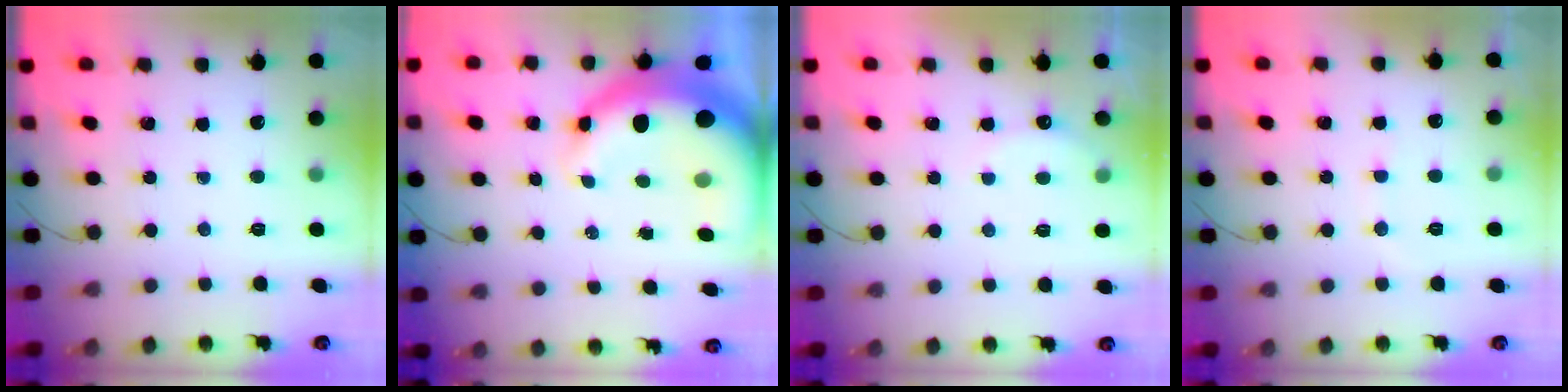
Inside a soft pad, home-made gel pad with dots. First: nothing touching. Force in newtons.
{"total": 13.6, "press": 13.4, "slide": 2.6}
{"total": 6.0, "press": 5.9, "slide": 1.1}
{"total": 6.3, "press": 6.3, "slide": 0.8}